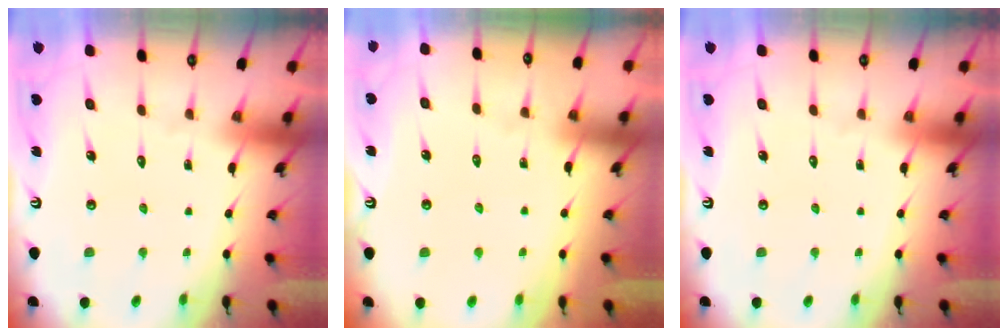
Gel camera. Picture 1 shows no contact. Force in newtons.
{"total": 4.8, "press": 4.8, "slide": 0.6}
{"total": 0.0}